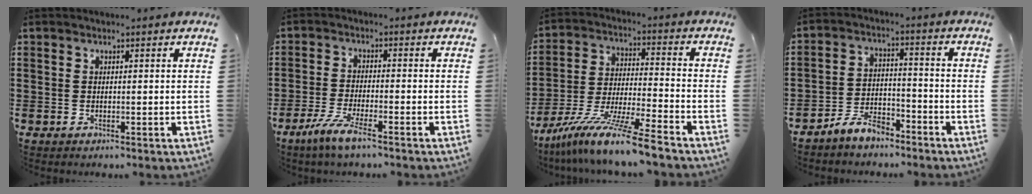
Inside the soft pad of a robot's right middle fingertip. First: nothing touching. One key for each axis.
{"total": 5.0, "fx": -3.4, "fy": 0.4, "fz": 3.6, "tx": -0.085, "ty": -0.017, "tz": -0.066}
{"total": 11.7, "fx": -10.1, "fy": -0.7, "fz": 5.8, "tx": -0.109, "ty": 0.001, "tz": -0.197}
{"total": 5.6, "fx": -5.0, "fy": 1.8, "fz": 1.6, "tx": -0.039, "ty": 0.008, "tz": -0.102}